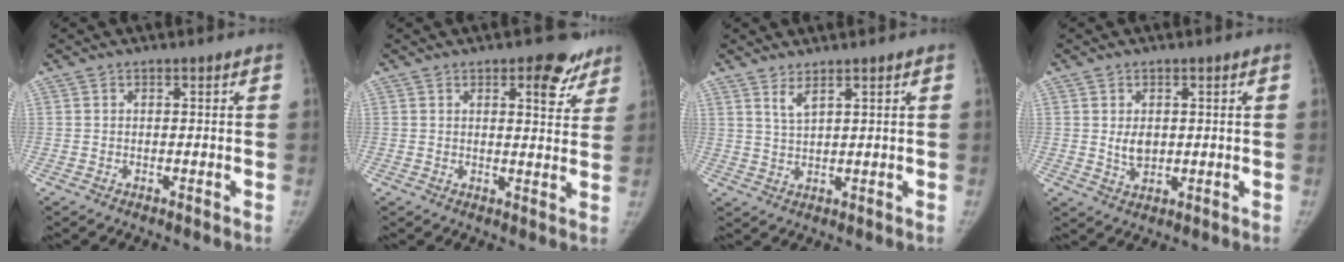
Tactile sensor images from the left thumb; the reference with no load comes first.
{"total": 7.6, "force": [4.5, 3.4, 5.1], "torque": [-0.033, -0.020, 0.052]}
{"total": 2.5, "force": [2.0, 0.3, 1.6], "torque": [-0.035, -0.019, 0.045]}
{"total": 3.6, "force": [0.4, 2.5, 2.5], "torque": [-0.030, -0.008, 0.015]}